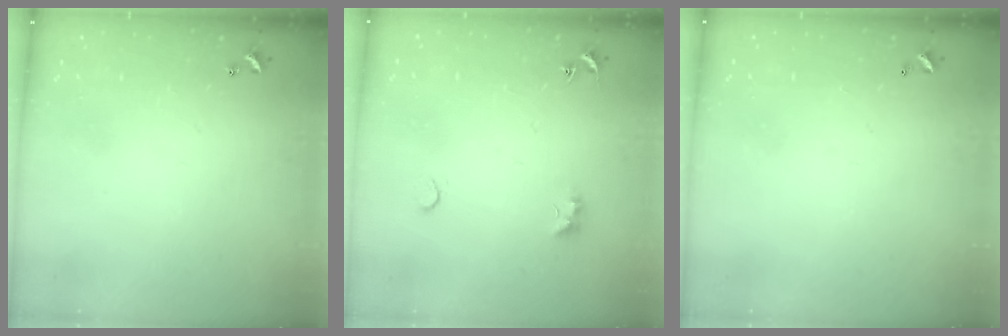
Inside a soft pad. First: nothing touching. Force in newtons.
{"total": 3.0, "press": 2.9, "slide": 0.8}
{"total": 2.9, "press": 2.9, "slide": 0.1}